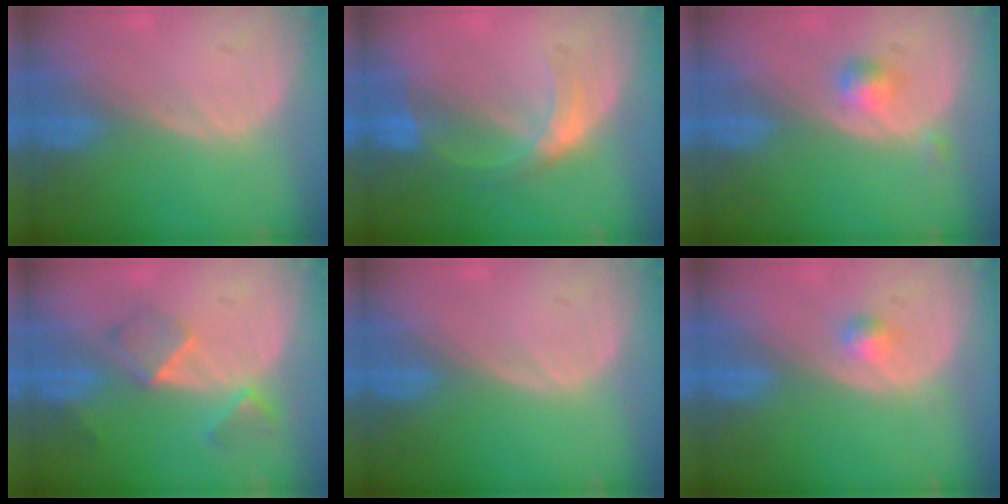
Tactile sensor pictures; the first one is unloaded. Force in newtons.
{"total": 5.3, "press": 4.8, "slide": 2.2}
{"total": 2.4, "press": 2.1, "slide": 1.1}
{"total": 5.6, "press": 4.9, "slide": 2.7}
{"total": 0.0}
{"total": 1.8, "press": 1.6, "slide": 0.9}